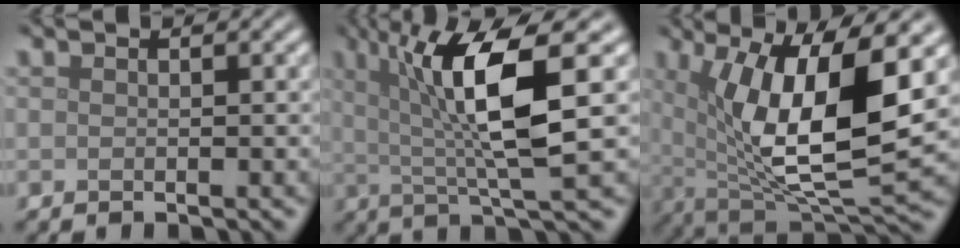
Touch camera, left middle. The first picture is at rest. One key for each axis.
{"total": 9.0, "fx": 1.9, "fy": 1.8, "fz": 8.6, "tx": -0.132, "ty": -0.002, "tz": 0.033}
{"total": 12.1, "fx": 2.4, "fy": 4.2, "fz": 11.1, "tx": -0.186, "ty": -0.012, "tz": 0.045}